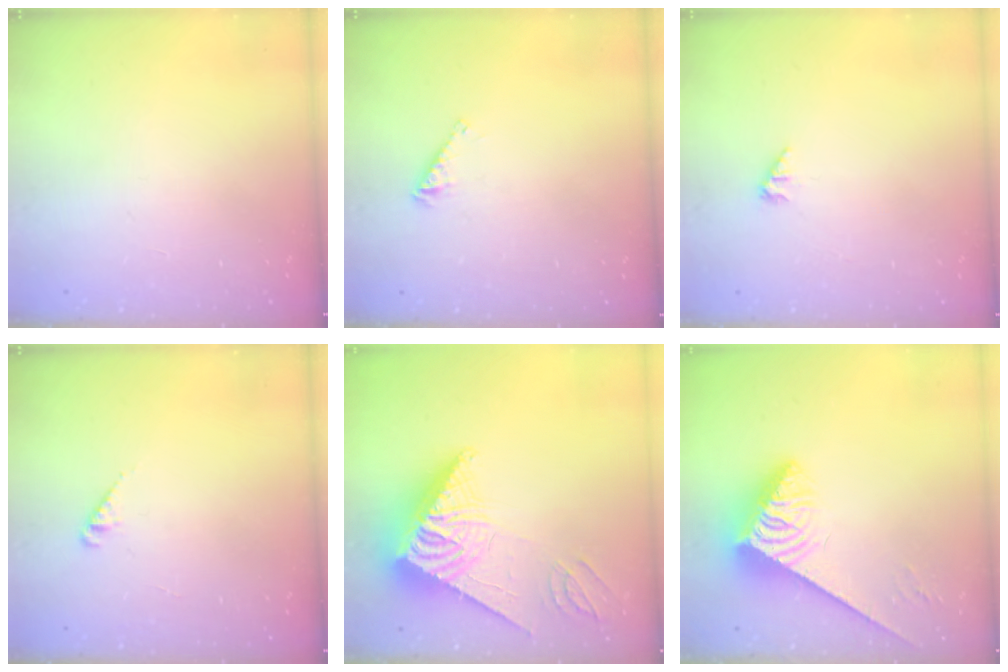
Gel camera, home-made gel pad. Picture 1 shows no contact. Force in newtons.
{"total": 3.2, "press": 3.2, "slide": 0.3}
{"total": 1.7, "press": 1.7, "slide": 0.3}
{"total": 1.8, "press": 1.8, "slide": 0.3}
{"total": 14.7, "press": 14.6, "slide": 1.5}
{"total": 4.0, "press": 3.9, "slide": 0.8}